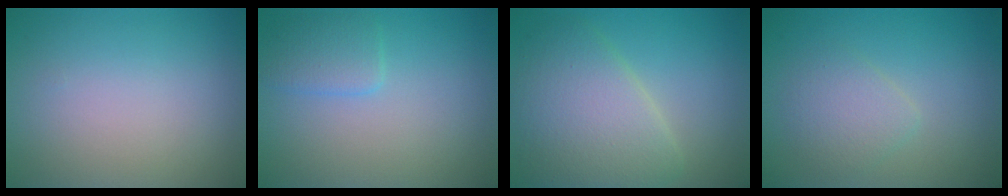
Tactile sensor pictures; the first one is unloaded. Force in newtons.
{"total": 2.0, "press": 2.0, "slide": 0.1}
{"total": 6.8, "press": 6.8, "slide": 0.2}
{"total": 2.3, "press": 2.3, "slide": 0.1}